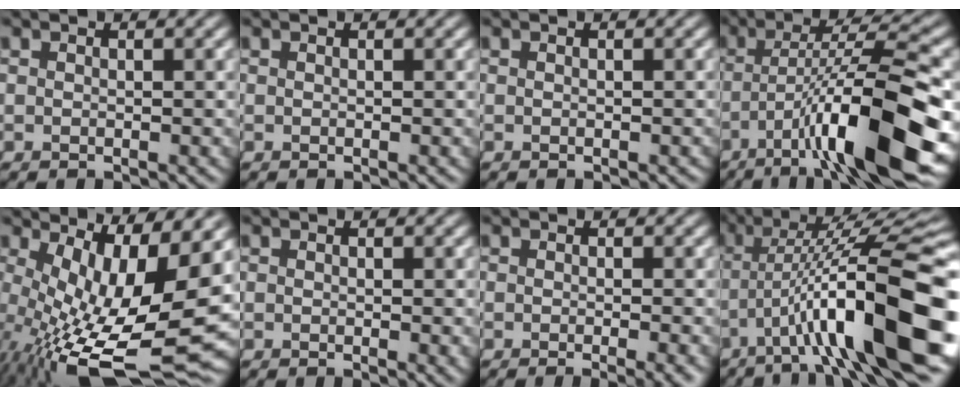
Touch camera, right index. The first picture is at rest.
{"total": 0.0}
{"total": 0.0}
{"total": 13.3, "force": [-5.2, 2.7, 12.0], "torque": [-0.186, 0.010, -0.080]}
{"total": 15.8, "force": [-1.2, 5.6, 14.8], "torque": [-0.247, -0.028, 0.000]}
{"total": 0.9, "force": [0.0, 0.1, 0.9], "torque": [-0.010, -0.002, -0.001]}
{"total": 3.0, "force": [-1.0, 0.9, 2.7], "torque": [-0.026, -0.006, -0.014]}
{"total": 13.8, "force": [-3.4, 3.4, 12.9], "torque": [-0.194, 0.017, -0.048]}